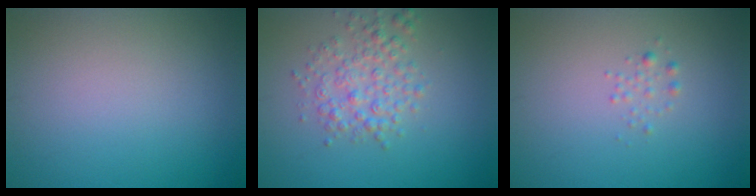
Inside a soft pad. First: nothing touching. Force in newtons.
{"total": 3.1, "press": 3.1, "slide": 0.0}
{"total": 0.8, "press": 0.8, "slide": 0.0}